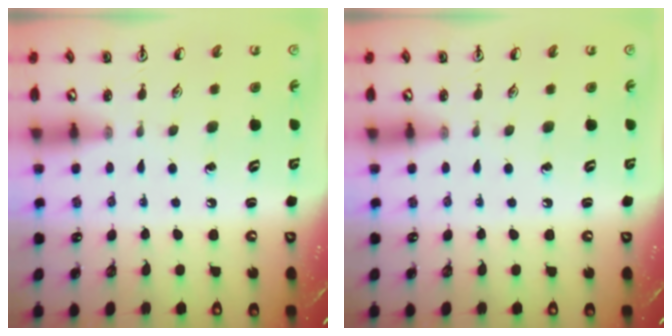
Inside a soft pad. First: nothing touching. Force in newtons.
{"total": 0.0}